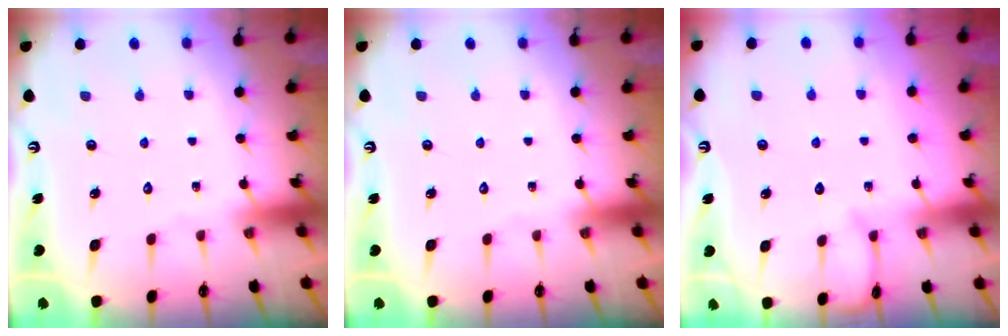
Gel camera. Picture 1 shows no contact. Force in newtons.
{"total": 0.0}
{"total": 3.3, "press": 3.3, "slide": 0.3}